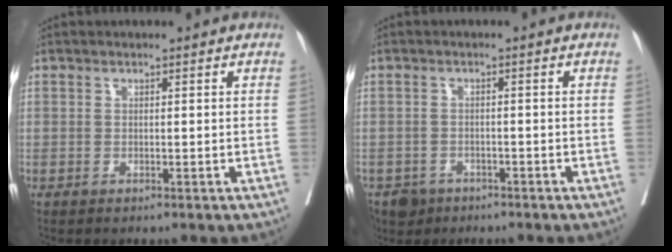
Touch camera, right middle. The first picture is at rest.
{"total": 4.3, "force": [-3.2, 2.8, 0.7], "torque": [-0.007, 0.002, -0.052]}